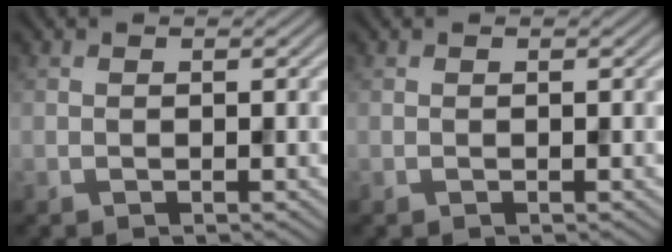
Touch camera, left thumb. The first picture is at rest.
{"total": 0.0}